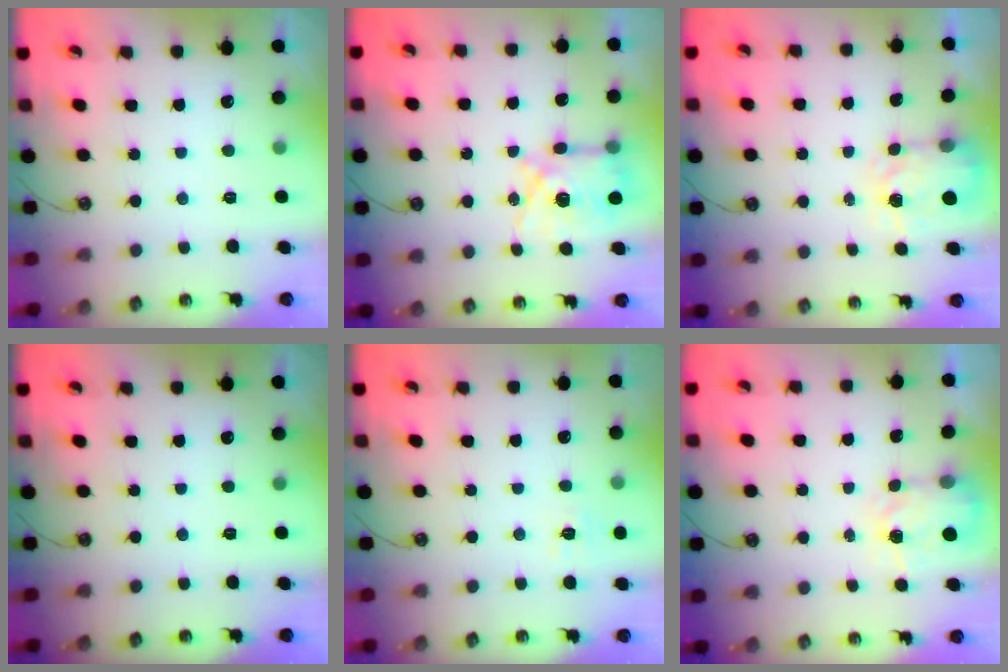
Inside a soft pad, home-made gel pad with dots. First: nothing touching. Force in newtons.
{"total": 8.9, "press": 8.9, "slide": 0.8}
{"total": 3.9, "press": 3.8, "slide": 0.6}
{"total": 0.0}
{"total": 7.4, "press": 7.4, "slide": 0.5}
{"total": 3.9, "press": 3.8, "slide": 0.7}